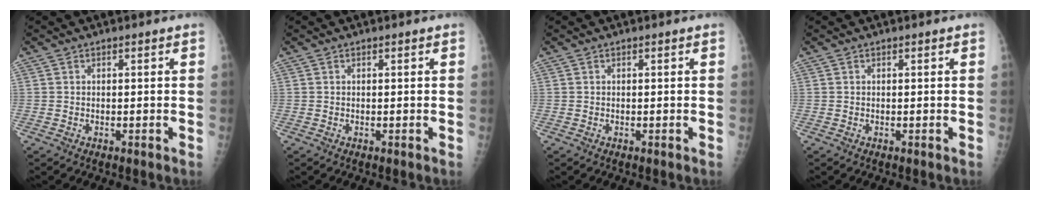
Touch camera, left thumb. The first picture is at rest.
{"total": 0.0}
{"total": 0.0}
{"total": 0.0}